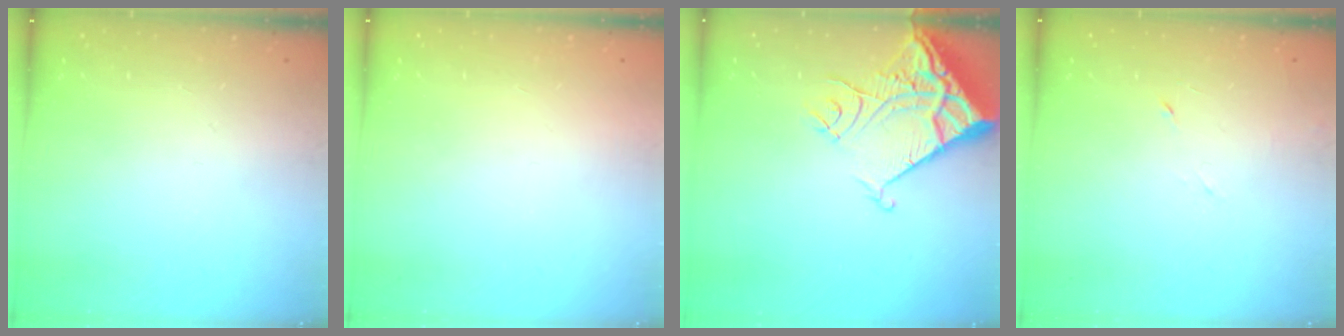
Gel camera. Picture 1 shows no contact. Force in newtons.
{"total": 1.6, "press": 1.6, "slide": 0.1}
{"total": 13.1, "press": 13.0, "slide": 1.7}
{"total": 3.8, "press": 3.7, "slide": 0.9}